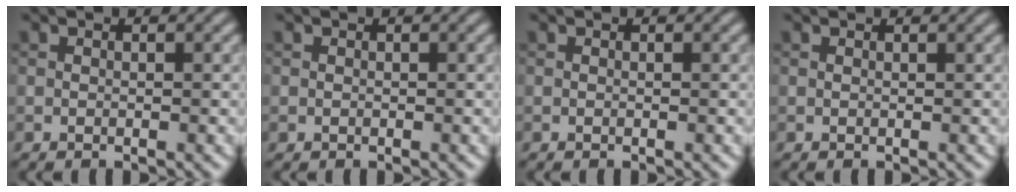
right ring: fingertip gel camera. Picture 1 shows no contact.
{"total": 0.0}
{"total": 0.0}
{"total": 0.8, "force": [0.8, 0.1, 0.2], "torque": [-0.006, -0.004, 0.005]}